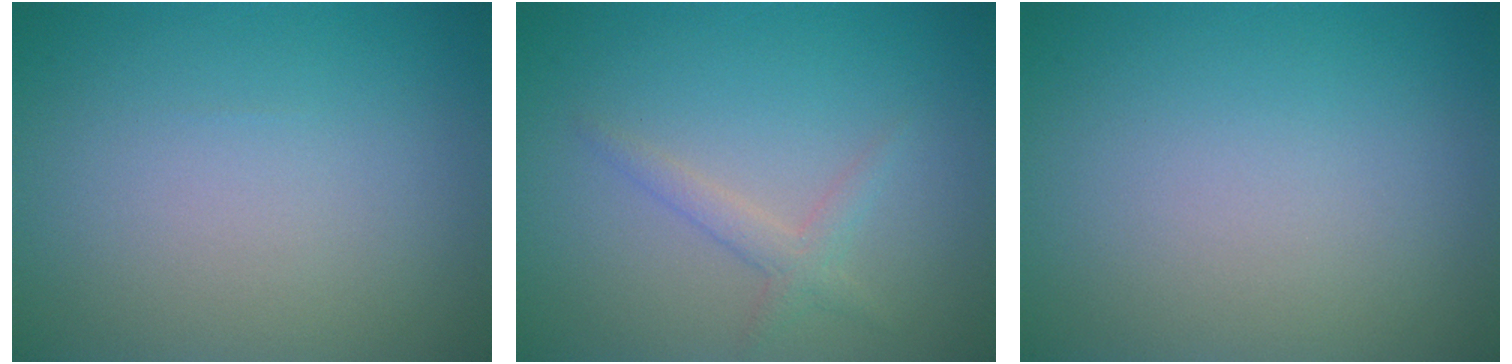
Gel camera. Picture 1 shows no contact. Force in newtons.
{"total": 1.6, "press": 1.6, "slide": 0.1}
{"total": 0.0}